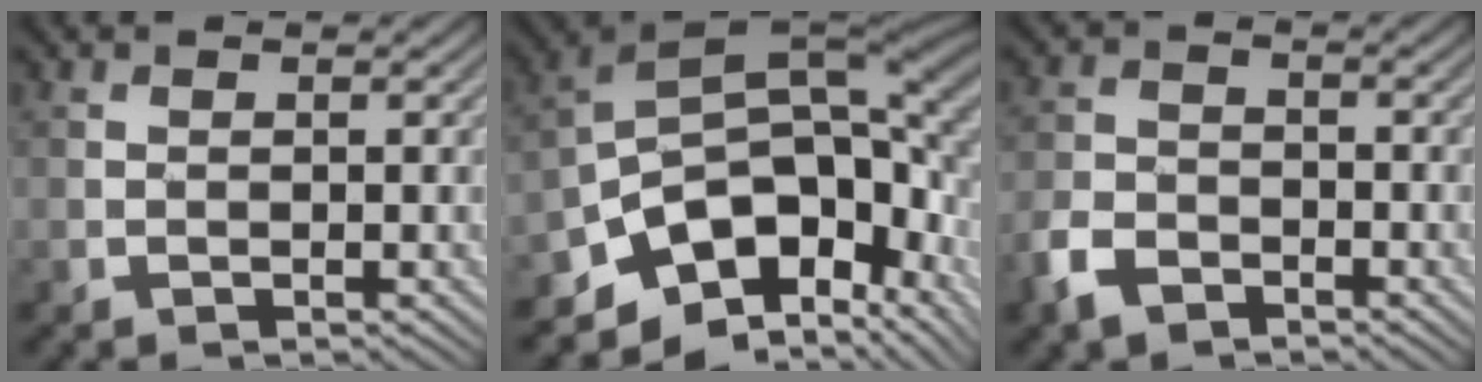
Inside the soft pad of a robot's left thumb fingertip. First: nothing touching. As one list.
[{"total": 14.9, "force": [-5.9, 9.9, 9.5], "torque": [-0.159, -0.033, -0.093]}, {"total": 4.7, "force": [-3.2, 2.7, 2.1], "torque": [-0.055, -0.008, -0.075]}]